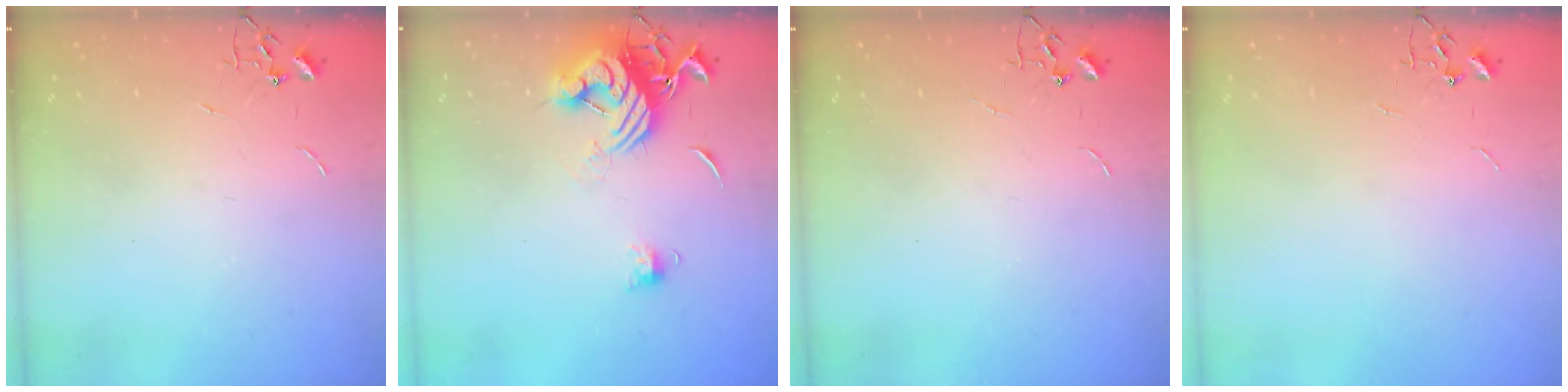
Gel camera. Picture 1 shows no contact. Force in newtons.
{"total": 12.9, "press": 12.8, "slide": 1.5}
{"total": 0.0}
{"total": 0.0}